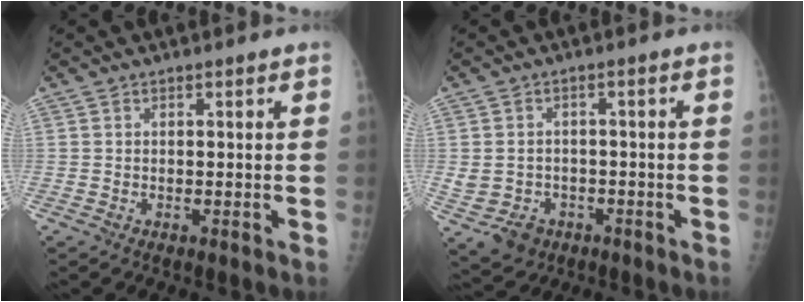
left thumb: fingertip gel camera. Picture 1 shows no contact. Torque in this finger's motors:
{"motor_torque": [0.08, 0.08, 0.36, 0.09, 0.12]}